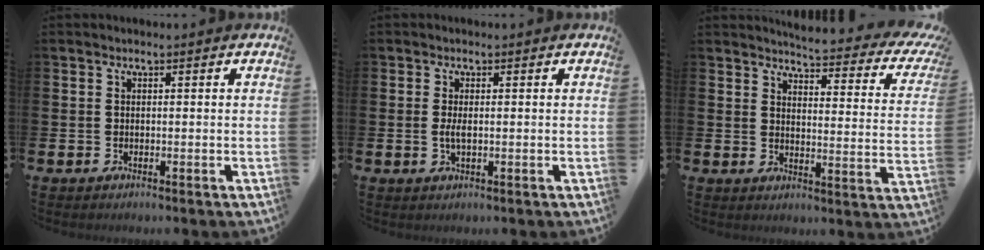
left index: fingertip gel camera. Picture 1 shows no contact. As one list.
[{"total": 1.8, "force": [-0.1, 0.6, 1.6], "torque": [-0.023, -0.001, -0.004]}, {"total": 4.4, "force": [4.1, 0.5, 1.4], "torque": [-0.022, -0.047, 0.060]}]